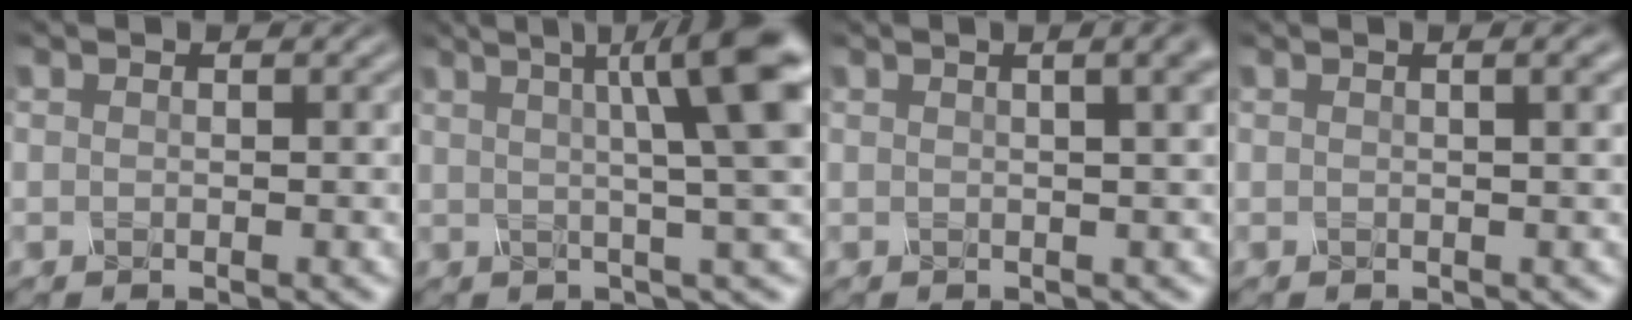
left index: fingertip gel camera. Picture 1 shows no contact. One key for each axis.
{"total": 9.3, "fx": 2.2, "fy": 1.7, "fz": 8.8, "tx": -0.088, "ty": 0.022, "tz": 0.033}
{"total": 9.0, "fx": 3.6, "fy": 4.5, "fz": 7.0, "tx": -0.016, "ty": 0.065, "tz": 0.010}
{"total": 4.5, "fx": 1.8, "fy": 2.1, "fz": 3.5, "tx": -0.015, "ty": 0.038, "tz": 0.000}